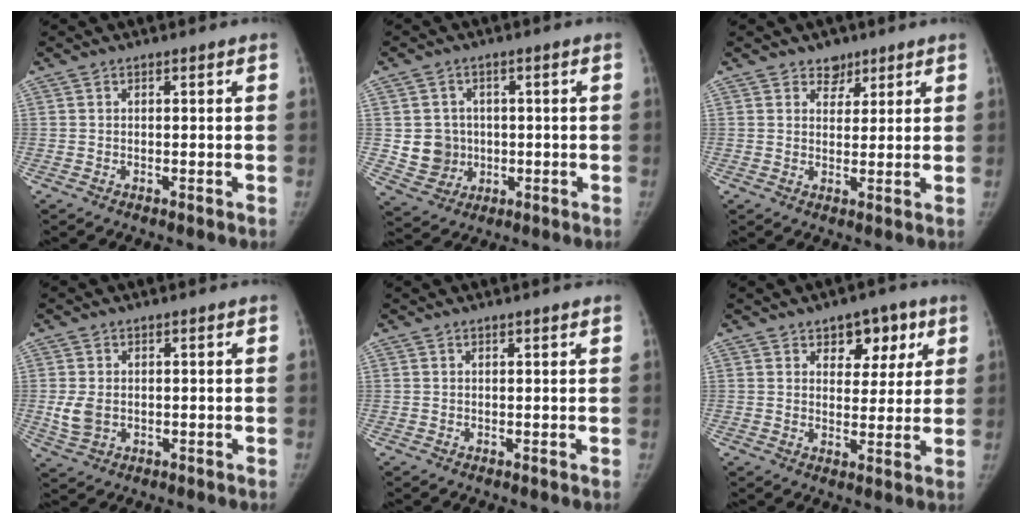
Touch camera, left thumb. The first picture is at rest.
{"total": 7.2, "force": [0.2, 6.8, 2.2], "torque": [-0.008, 0.003, 0.013]}
{"total": 3.6, "force": [2.5, 2.5, 0.7], "torque": [0.014, -0.015, 0.036]}
{"total": 4.4, "force": [-0.1, 3.2, 3.0], "torque": [-0.063, -0.007, 0.005]}
{"total": 1.1, "force": [0.9, 0.0, 0.6], "torque": [-0.006, 0.000, 0.015]}
{"total": 8.3, "force": [4.3, 5.4, 4.6], "torque": [-0.017, -0.016, 0.057]}